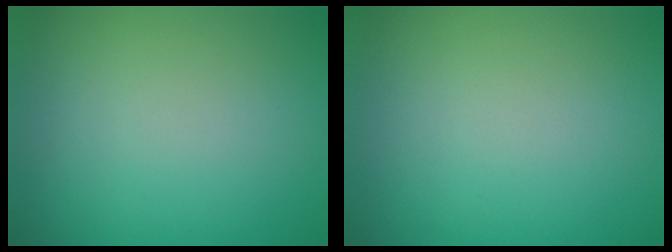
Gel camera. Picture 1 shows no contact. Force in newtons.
{"total": 0.0}